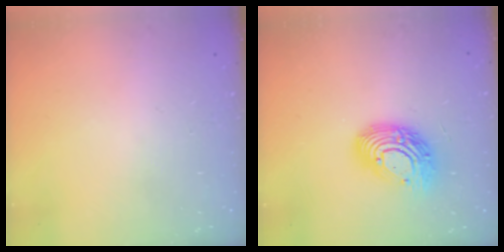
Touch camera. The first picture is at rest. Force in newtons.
{"total": 13.9, "press": 13.9, "slide": 0.9}